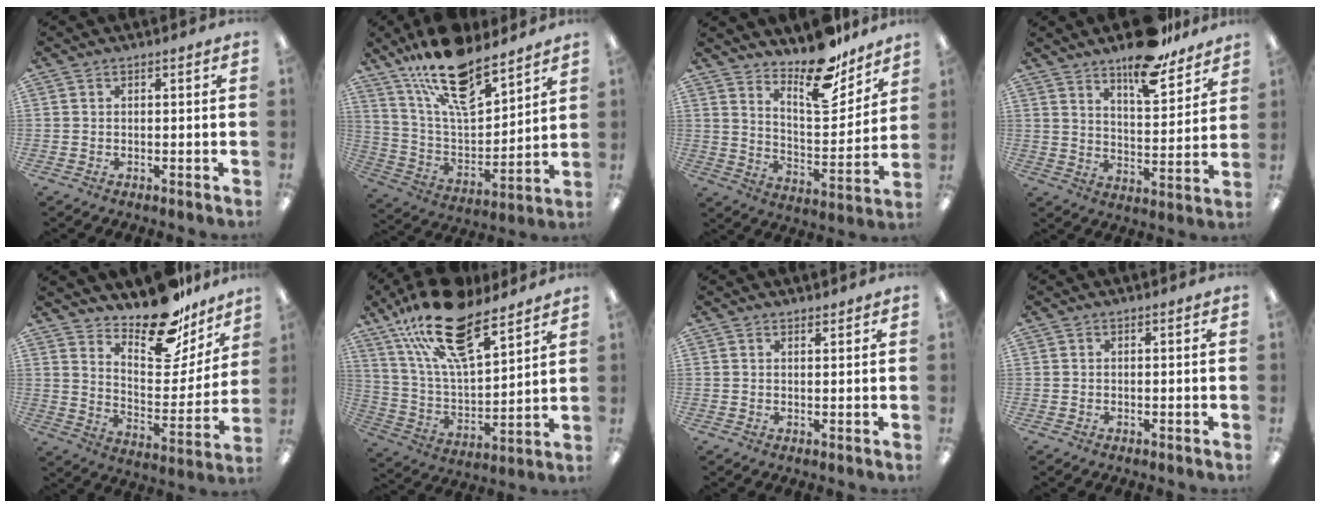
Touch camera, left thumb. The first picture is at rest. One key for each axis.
{"total": 19.2, "fx": 14.4, "fy": 7.1, "fz": 10.6, "tx": -0.187, "ty": -0.086, "tz": 0.249}
{"total": 18.6, "fx": 14.2, "fy": 7.5, "fz": 9.5, "tx": -0.134, "ty": -0.097, "tz": 0.240}
{"total": 12.9, "fx": 10.8, "fy": 3.8, "fz": 6.0, "tx": -0.077, "ty": -0.077, "tz": 0.189}
{"total": 19.2, "fx": 15.7, "fy": 7.3, "fz": 8.2, "tx": -0.108, "ty": -0.120, "tz": 0.268}
{"total": 22.4, "fx": 15.3, "fy": 8.9, "fz": 13.8, "tx": -0.246, "ty": -0.075, "tz": 0.269}
{"total": 1.1, "fx": 1.1, "fy": 0.2, "fz": 0.0, "tx": 0.008, "ty": -0.004, "tz": 0.019}
{"total": 0.0}